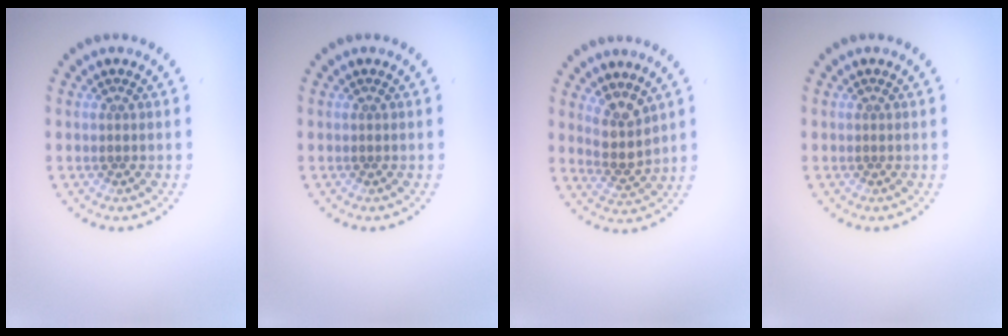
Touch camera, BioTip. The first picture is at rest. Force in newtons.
{"total": 0.0}
{"total": 2.9, "press": 2.4, "slide": 1.7}
{"total": 0.0}